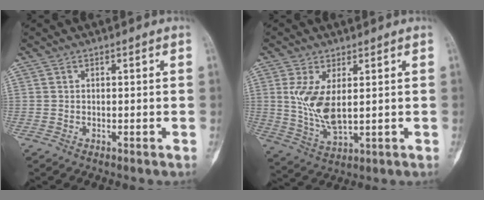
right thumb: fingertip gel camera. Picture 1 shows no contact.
{"total": 8.7, "force": [1.6, 4.1, 7.5], "torque": [-0.155, -0.017, 0.044]}